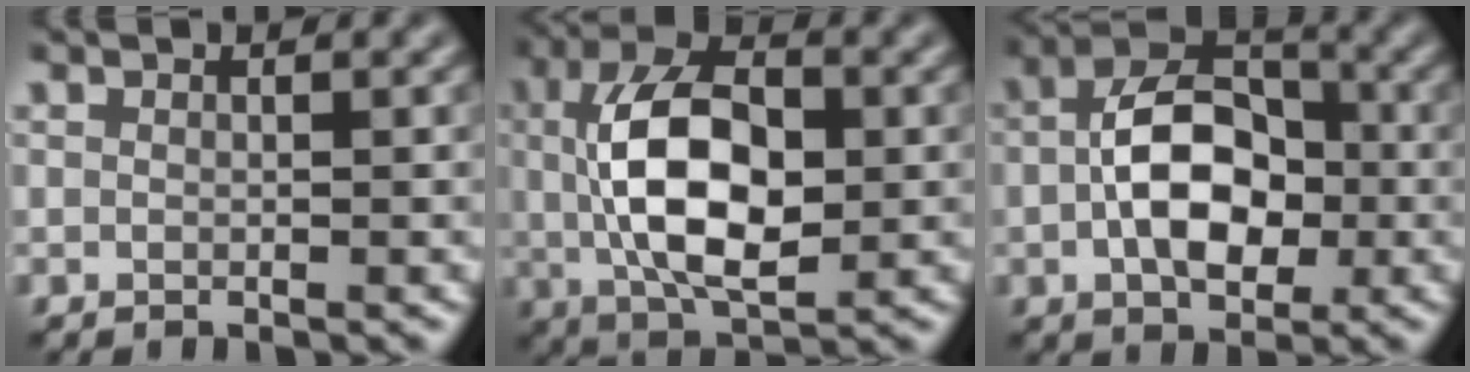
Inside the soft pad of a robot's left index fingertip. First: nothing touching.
{"total": 10.3, "force": [0.4, 5.5, 8.7], "torque": [-0.169, 0.002, 0.007]}
{"total": 7.9, "force": [-0.7, 5.0, 6.2], "torque": [-0.106, 0.007, -0.019]}